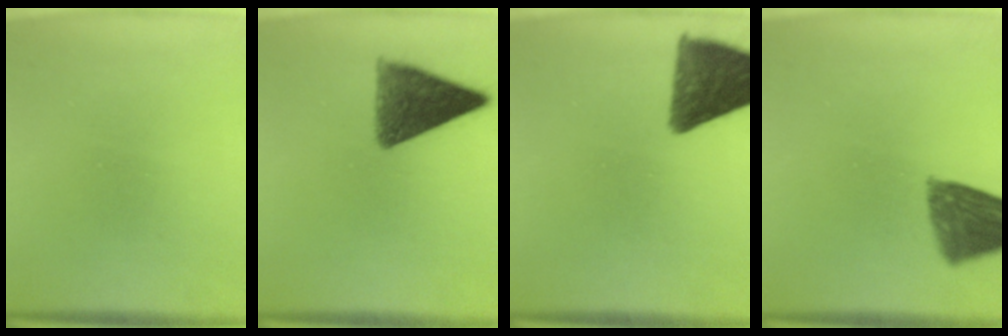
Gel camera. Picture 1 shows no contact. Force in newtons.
{"total": 10.4}
{"total": 11.6}
{"total": 9.9}